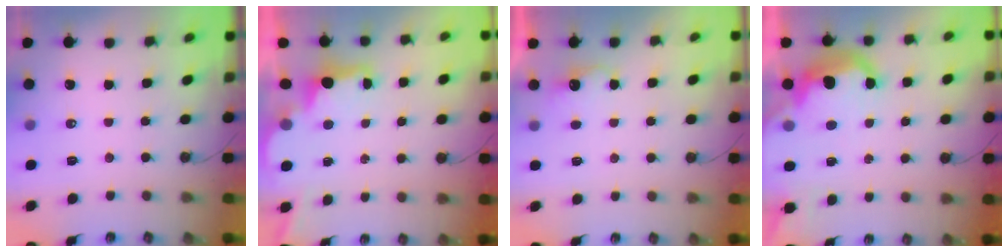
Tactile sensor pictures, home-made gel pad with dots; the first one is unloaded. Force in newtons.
{"total": 2.5, "press": 2.4, "slide": 0.7}
{"total": 2.5, "press": 2.4, "slide": 0.7}
{"total": 10.4, "press": 10.3, "slide": 0.8}